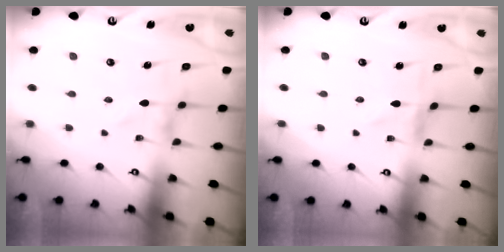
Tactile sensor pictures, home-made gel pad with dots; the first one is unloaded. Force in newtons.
{"total": 0.0}